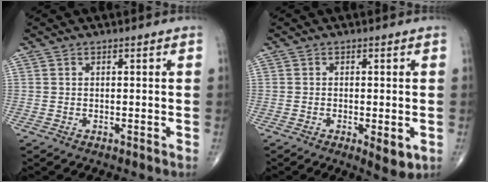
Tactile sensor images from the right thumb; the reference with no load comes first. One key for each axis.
{"total": 3.9, "fx": -1.0, "fy": 1.4, "fz": 3.5, "tx": -0.049, "ty": -0.010, "tz": -0.014}